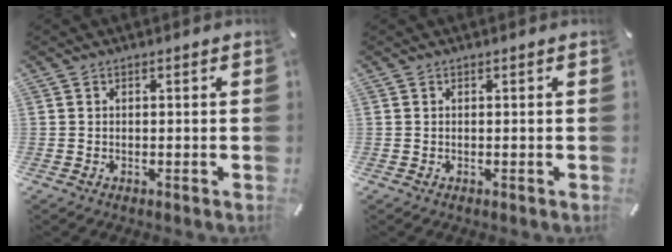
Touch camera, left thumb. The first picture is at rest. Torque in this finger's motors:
{"motor_torque": [0.00, 0.00, 0.00, 0.00, 0.00]}